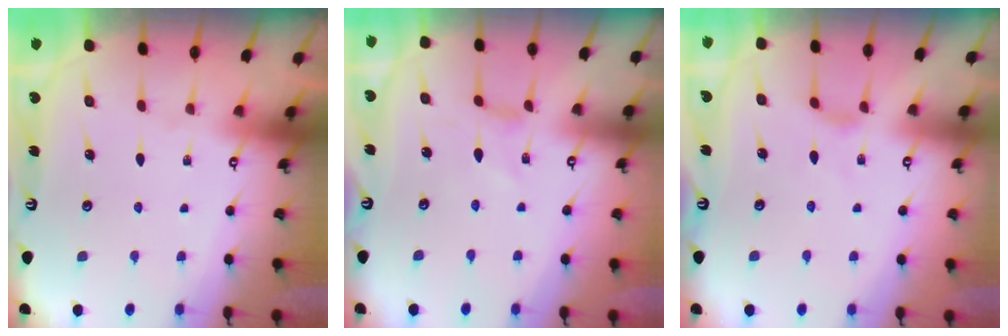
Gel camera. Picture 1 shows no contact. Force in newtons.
{"total": 0.0}
{"total": 2.7, "press": 2.6, "slide": 0.6}